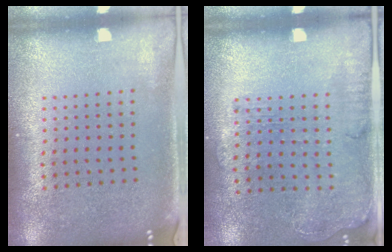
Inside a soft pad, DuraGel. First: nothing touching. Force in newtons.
{"total": 1.4, "press": 1.2, "slide": 0.7}